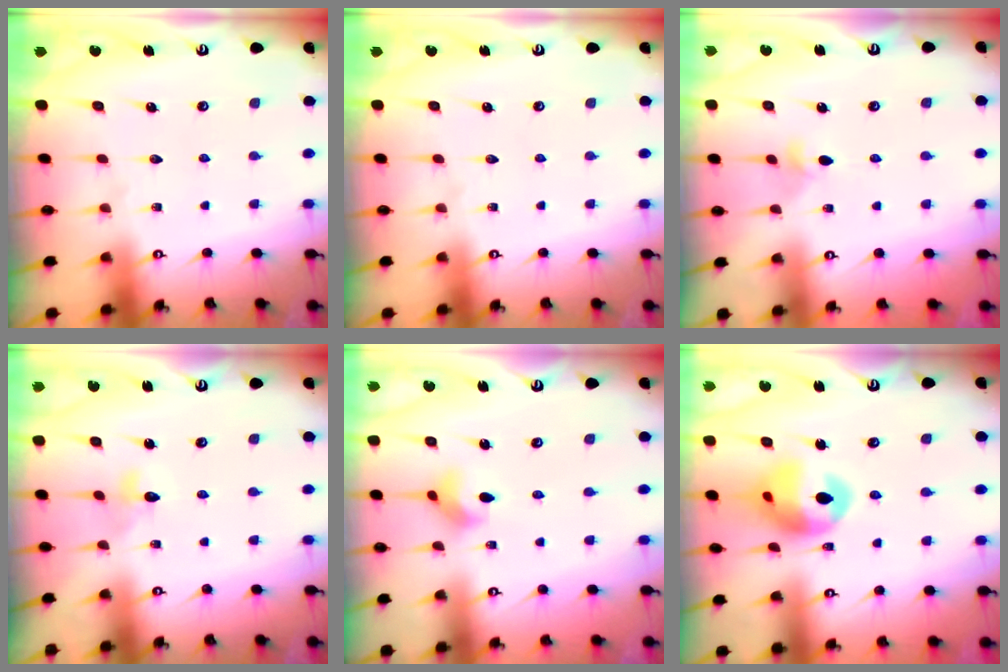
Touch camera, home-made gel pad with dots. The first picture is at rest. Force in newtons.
{"total": 0.0}
{"total": 3.9, "press": 3.8, "slide": 0.9}
{"total": 3.8, "press": 3.7, "slide": 0.6}
{"total": 5.2, "press": 5.1, "slide": 0.7}
{"total": 13.6, "press": 13.5, "slide": 1.7}